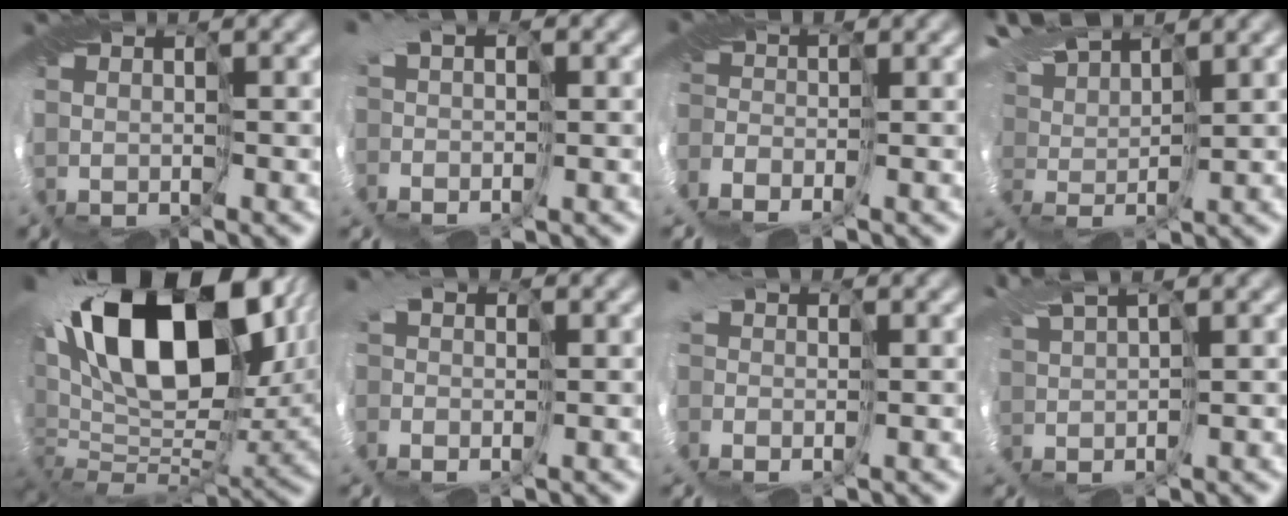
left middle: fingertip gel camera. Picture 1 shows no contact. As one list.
[{"total": 3.2, "force": [-0.4, 2.0, 2.5], "torque": [-0.036, 0.005, -0.010]}, {"total": 3.6, "force": [-3.3, 1.3, 0.5], "torque": [-0.005, -0.009, -0.059]}, {"total": 7.0, "force": [5.5, 2.3, 3.6], "torque": [-0.102, 0.026, 0.096]}, {"total": 17.2, "force": [4.8, 10.1, 12.9], "torque": [-0.234, 0.007, 0.084]}, {"total": 3.8, "force": [-0.9, 2.8, 2.4], "torque": [-0.028, 0.010, -0.019]}, {"total": 3.7, "force": [-0.8, 2.7, 2.4], "torque": [-0.038, 0.004, -0.012]}, {"total": 1.8, "force": [1.4, 0.0, 1.1], "torque": [-0.038, 0.018, 0.033]}]